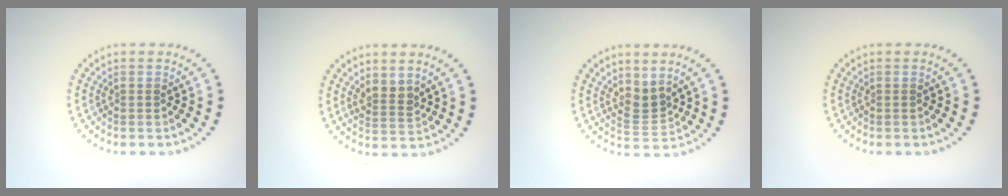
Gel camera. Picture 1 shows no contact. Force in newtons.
{"total": 2.1, "press": 1.7, "slide": 1.1}
{"total": 2.3, "press": 1.6, "slide": 1.6}
{"total": 0.0}